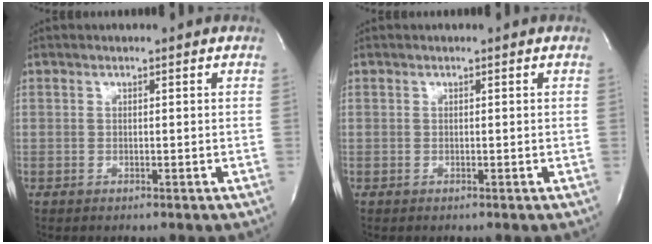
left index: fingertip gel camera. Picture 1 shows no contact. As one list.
[{"total": 0.0}]